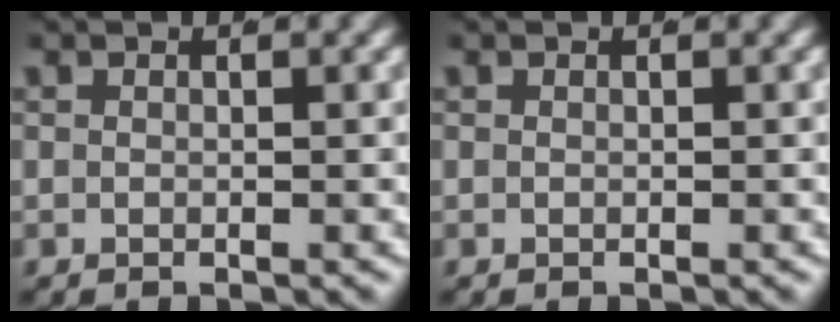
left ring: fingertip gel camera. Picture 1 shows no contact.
{"total": 0.0}